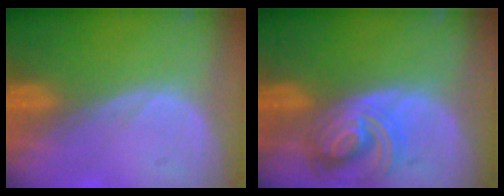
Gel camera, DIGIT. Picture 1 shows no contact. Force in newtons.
{"total": 7.8, "press": 6.9, "slide": 3.6}